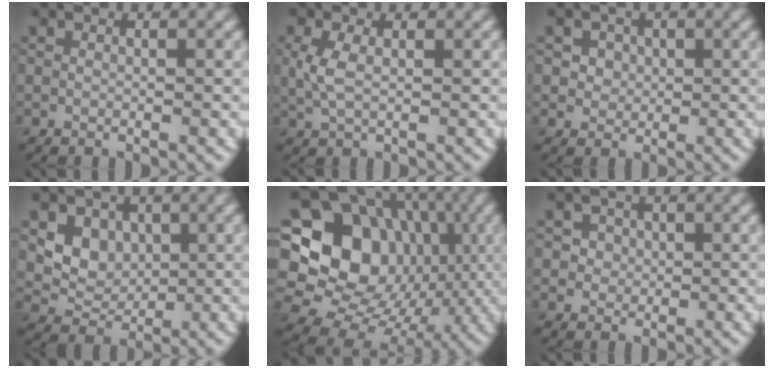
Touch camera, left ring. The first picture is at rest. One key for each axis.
{"total": 2.4, "fx": 0.3, "fy": 1.2, "fz": 2.0, "tx": -0.052, "ty": 0.002, "tz": 0.008}
{"total": 3.4, "fx": 1.4, "fy": 2.7, "fz": 1.5, "tx": -0.032, "ty": 0.005, "tz": 0.023}
{"total": 3.9, "fx": 1.0, "fy": 3.2, "fz": 1.9, "tx": -0.035, "ty": -0.009, "tz": 0.020}
{"total": 16.7, "fx": 2.1, "fy": 14.3, "fz": 8.2, "tx": -0.166, "ty": 0.020, "tz": 0.032}
{"total": 2.1, "fx": 0.8, "fy": 1.8, "fz": 0.8, "tx": -0.011, "ty": -0.001, "tz": 0.018}